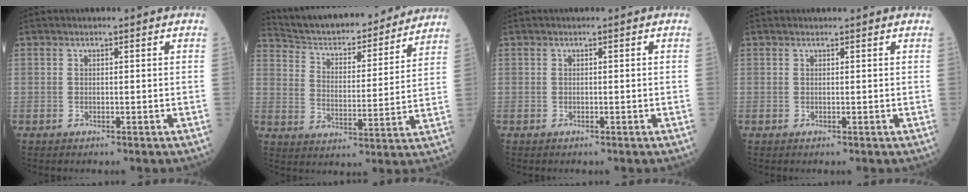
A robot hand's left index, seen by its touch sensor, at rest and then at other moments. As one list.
[{"total": 22.1, "force": [20.4, 4.3, 7.4], "torque": [-0.115, -0.007, 0.288]}, {"total": 0.0}, {"total": 1.2, "force": [1.2, 0.1, 0.3], "torque": [-0.006, 0.007, 0.013]}]